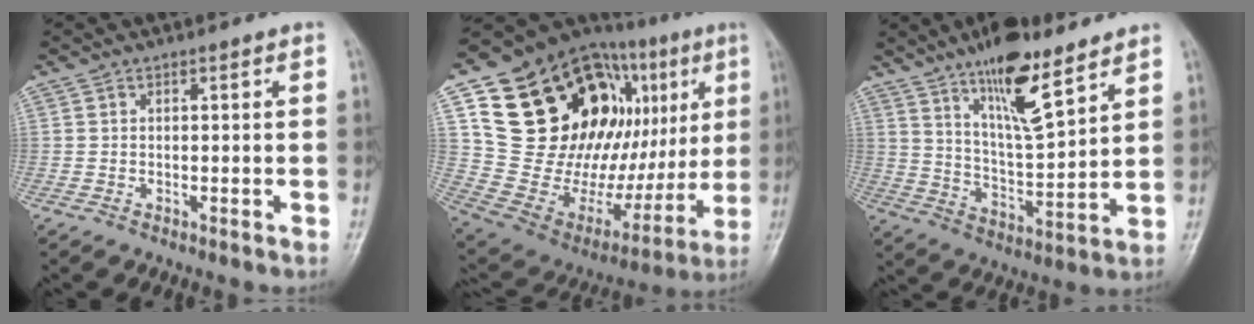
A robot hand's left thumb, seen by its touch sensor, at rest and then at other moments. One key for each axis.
{"total": 37.8, "fx": 11.2, "fy": 20.0, "fz": 30.0, "tx": -0.412, "ty": 0.028, "tz": 0.202}
{"total": 14.3, "fx": 9.4, "fy": 3.9, "fz": 10.0, "tx": -0.155, "ty": -0.058, "tz": 0.170}